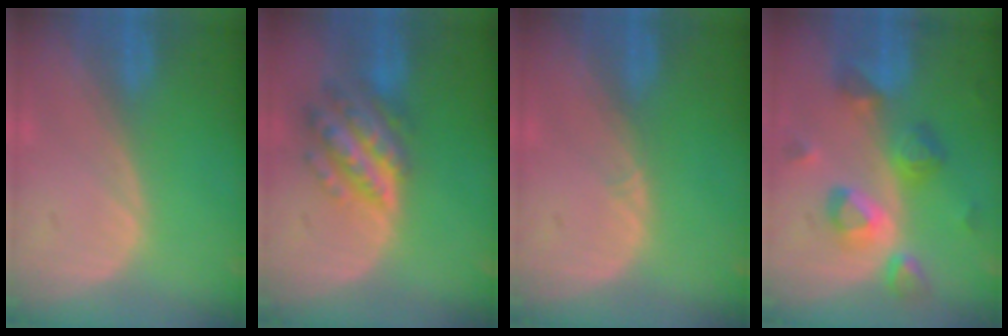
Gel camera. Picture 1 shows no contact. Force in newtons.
{"total": 7.7, "press": 7.7, "slide": 0.4}
{"total": 0.6, "press": 0.5, "slide": 0.4}
{"total": 9.1, "press": 8.1, "slide": 4.0}